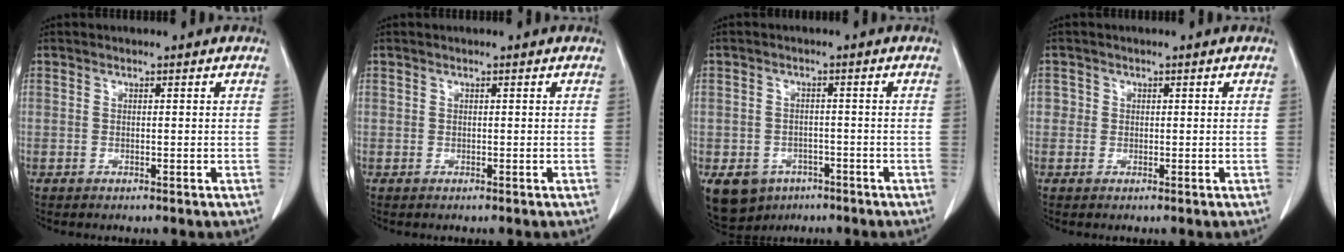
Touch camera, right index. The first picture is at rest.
{"total": 0.0}
{"total": 9.0, "force": [-5.3, 6.8, 2.6], "torque": [-0.054, 0.000, -0.071]}
{"total": 1.5, "force": [0.2, 1.5, 0.1], "torque": [0.012, 0.004, -0.001]}